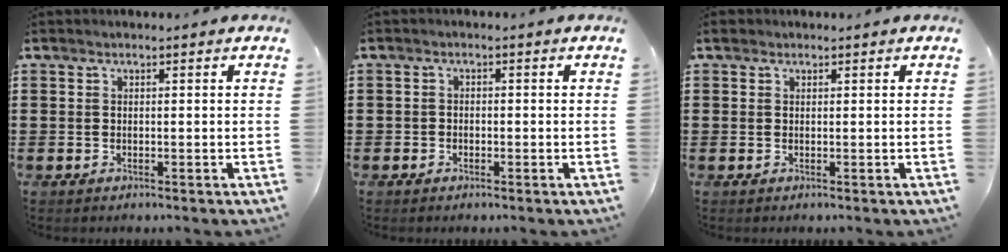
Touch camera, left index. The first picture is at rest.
{"total": 0.9, "force": [-0.6, 0.7, 0.2], "torque": [-0.008, 0.001, -0.014]}
{"total": 0.8, "force": [0.5, 0.6, 0.3], "torque": [-0.007, 0.007, 0.010]}